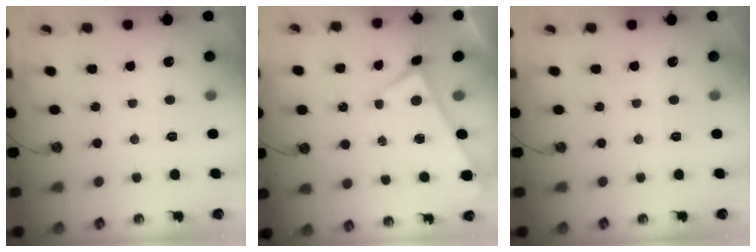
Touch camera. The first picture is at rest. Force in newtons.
{"total": 0.0}
{"total": 0.0}